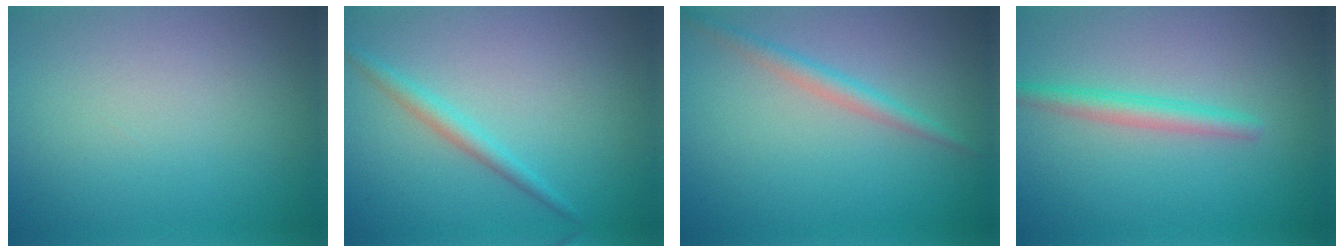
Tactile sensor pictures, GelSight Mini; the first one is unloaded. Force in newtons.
{"total": 1.8, "press": 1.8, "slide": 0.1}
{"total": 2.0, "press": 2.0, "slide": 0.1}
{"total": 2.3, "press": 2.2, "slide": 0.2}